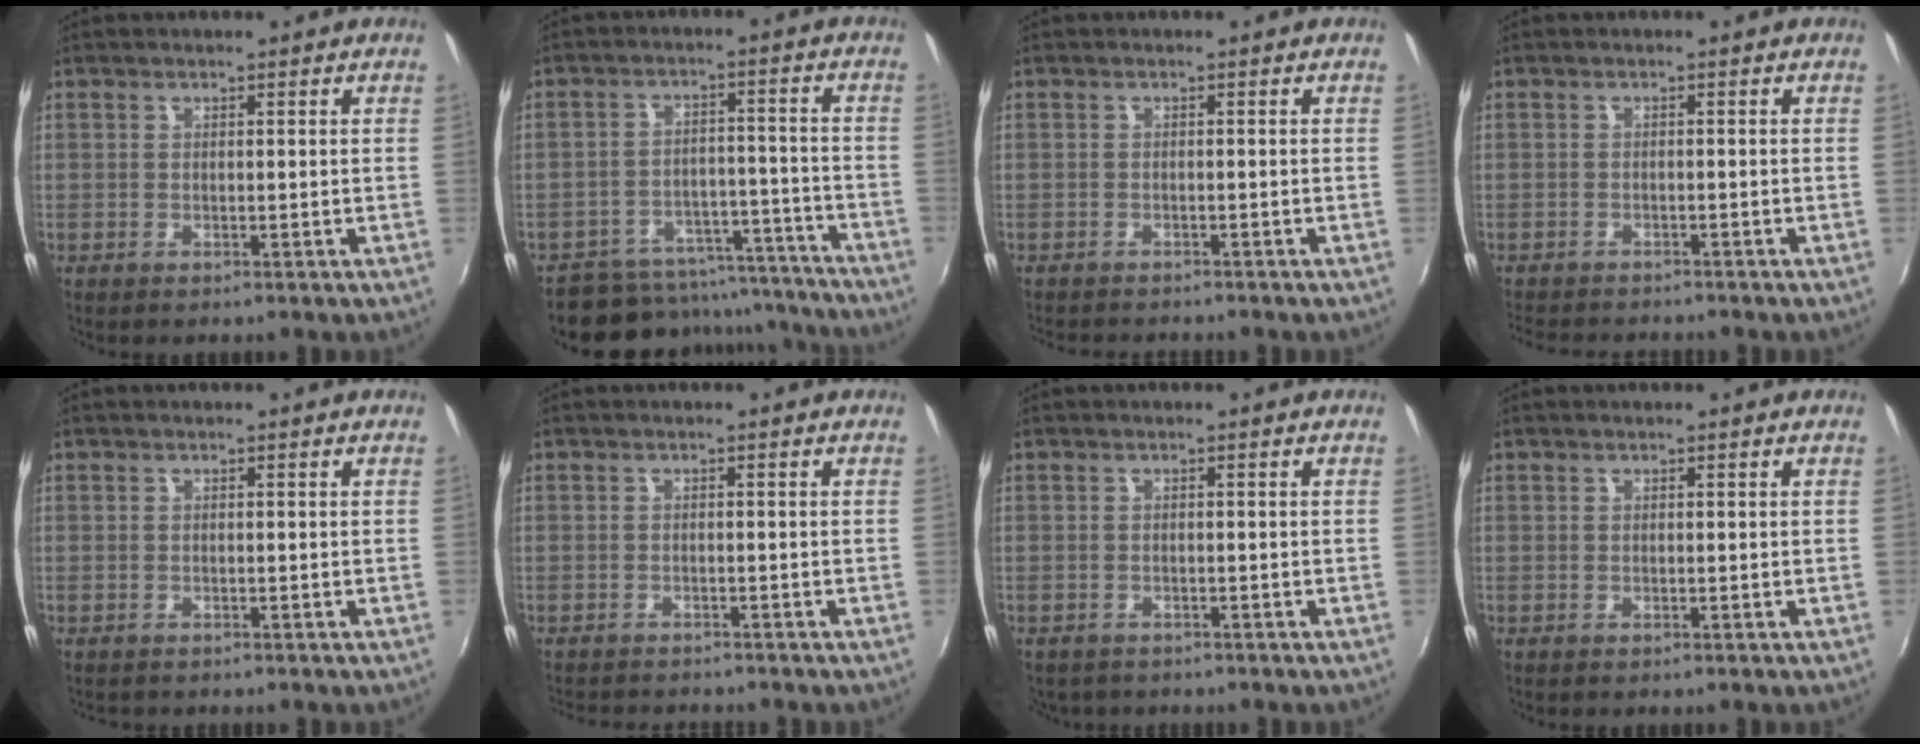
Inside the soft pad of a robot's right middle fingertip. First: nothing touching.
{"total": 17.0, "force": [-15.2, 6.9, 3.1], "torque": [-0.072, 0.043, -0.192]}
{"total": 3.2, "force": [-3.1, 0.5, 0.9], "torque": [-0.028, -0.014, -0.049]}
{"total": 5.9, "force": [-5.5, 1.1, 1.7], "torque": [-0.050, -0.015, -0.088]}
{"total": 0.5, "force": [-0.5, 0.1, 0.1], "torque": [-0.002, 0.000, -0.008]}
{"total": 4.5, "force": [-4.3, 0.7, 1.2], "torque": [-0.036, -0.013, -0.067]}
{"total": 2.7, "force": [-2.2, 1.5, 0.5], "torque": [-0.016, -0.011, -0.032]}
{"total": 0.0}